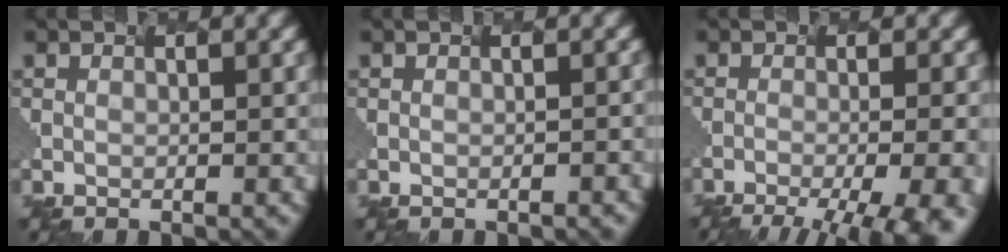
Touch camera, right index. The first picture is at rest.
{"total": 1.2, "force": [-0.1, 0.6, 1.0], "torque": [0.008, 0.012, 0.001]}
{"total": 12.9, "force": [-7.0, 5.2, 9.6], "torque": [-0.065, -0.004, -0.066]}